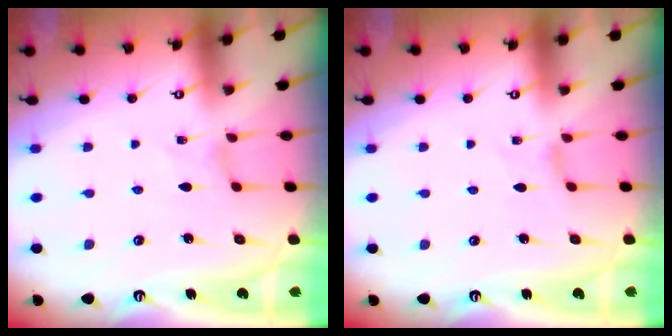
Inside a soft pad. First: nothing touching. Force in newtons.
{"total": 0.0}